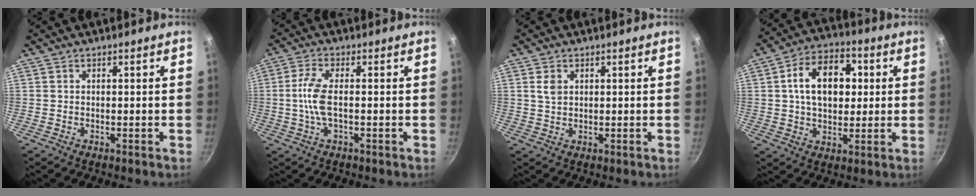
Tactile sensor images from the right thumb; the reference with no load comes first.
{"total": 5.9, "force": [-0.7, 1.9, 5.5], "torque": [-0.130, 0.006, -0.019]}
{"total": 2.8, "force": [1.0, 2.0, 1.8], "torque": [-0.029, -0.002, 0.020]}
{"total": 14.4, "force": [2.5, 9.6, 10.4], "torque": [-0.133, 0.016, 0.029]}